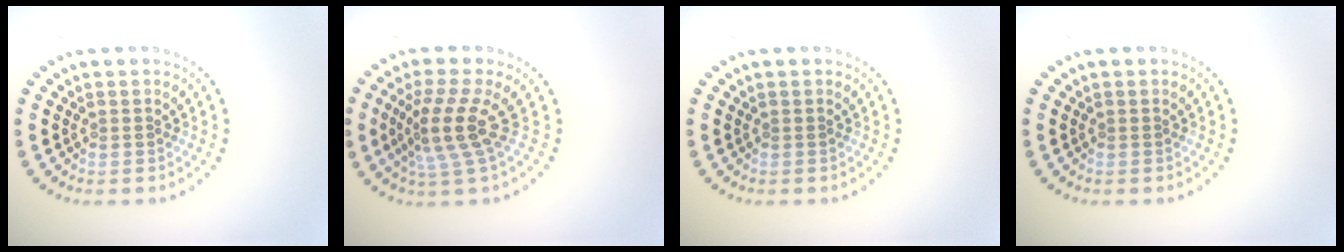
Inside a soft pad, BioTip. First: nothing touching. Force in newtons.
{"total": 4.2, "press": 3.0, "slide": 2.9}
{"total": 0.0}
{"total": 0.0}